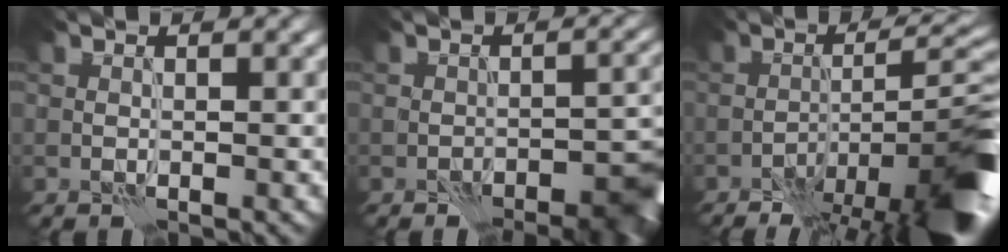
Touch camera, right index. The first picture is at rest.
{"total": 4.6, "force": [-3.1, 2.1, 2.7], "torque": [-0.019, -0.006, -0.034]}
{"total": 10.4, "force": [-6.0, 3.0, 7.9], "torque": [-0.109, 0.005, -0.093]}